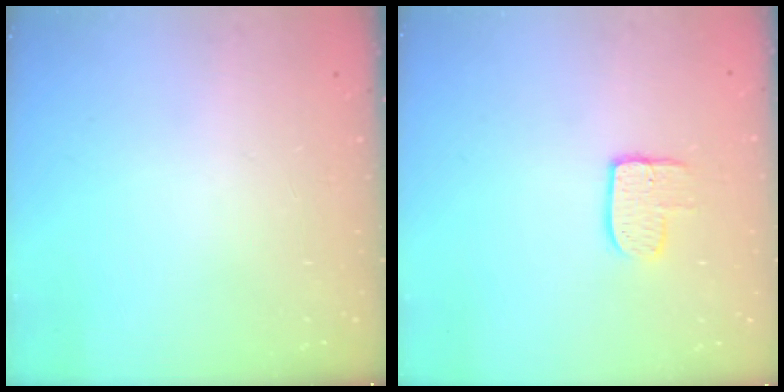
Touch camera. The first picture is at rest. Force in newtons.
{"total": 7.4, "press": 7.4, "slide": 0.2}